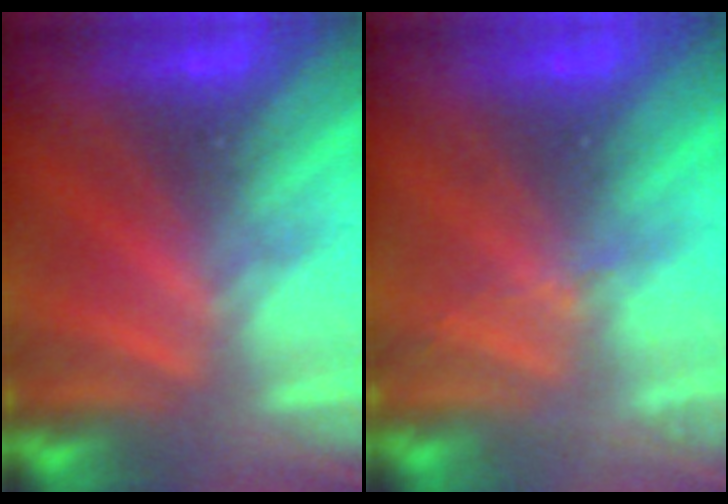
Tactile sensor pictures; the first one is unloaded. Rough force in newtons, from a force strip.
{"total": 2.0}